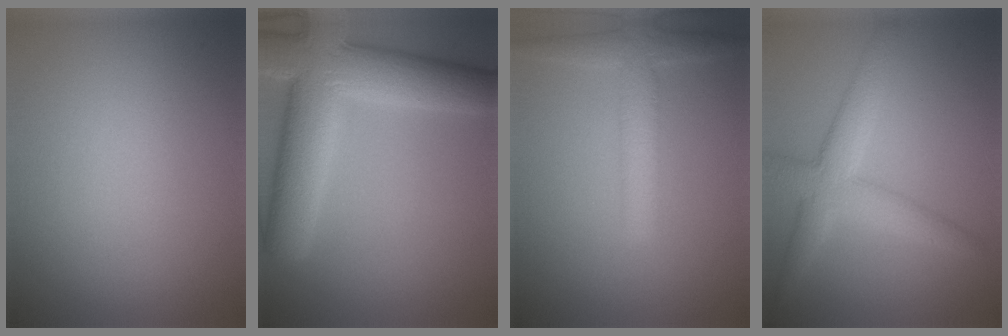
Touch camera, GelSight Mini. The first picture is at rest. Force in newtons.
{"total": 10.2, "press": 10.2, "slide": 0.9}
{"total": 3.5, "press": 3.5, "slide": 0.2}
{"total": 4.4, "press": 4.4, "slide": 0.3}